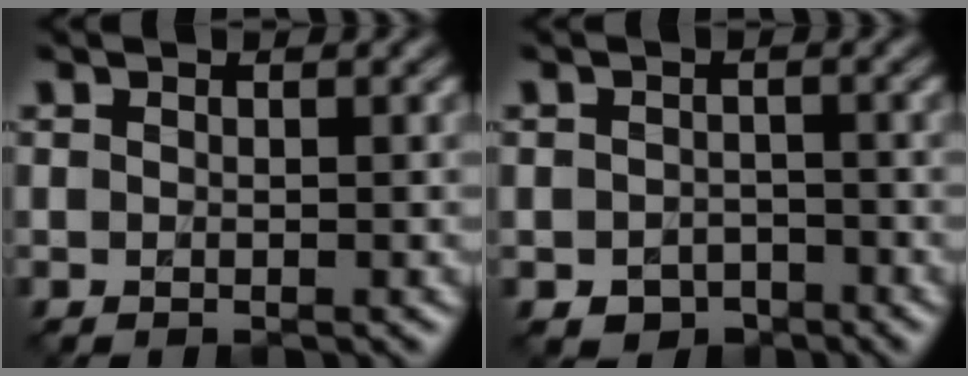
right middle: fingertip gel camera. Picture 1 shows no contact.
{"total": 2.8, "force": [-1.8, 1.9, 1.0], "torque": [-0.018, -0.011, -0.031]}